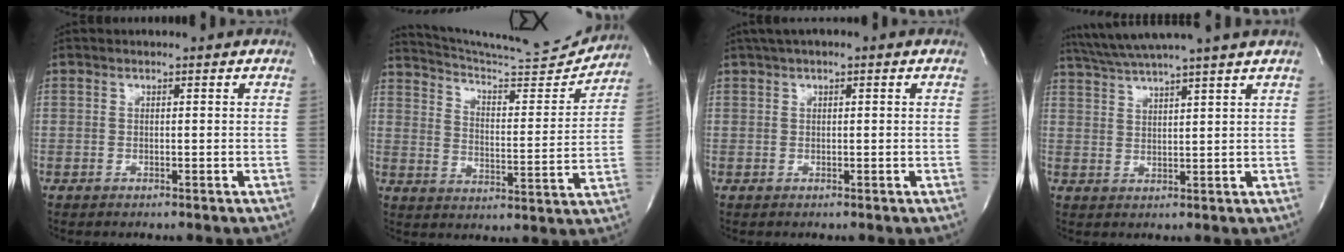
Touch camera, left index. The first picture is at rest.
{"total": 17.1, "force": [16.7, 0.2, 3.8], "torque": [-0.069, -0.060, 0.233]}
{"total": 3.2, "force": [1.6, 0.9, 2.7], "torque": [-0.046, 0.017, 0.022]}
{"total": 9.8, "force": [8.5, -2.1, 4.5], "torque": [-0.081, 0.004, 0.129]}